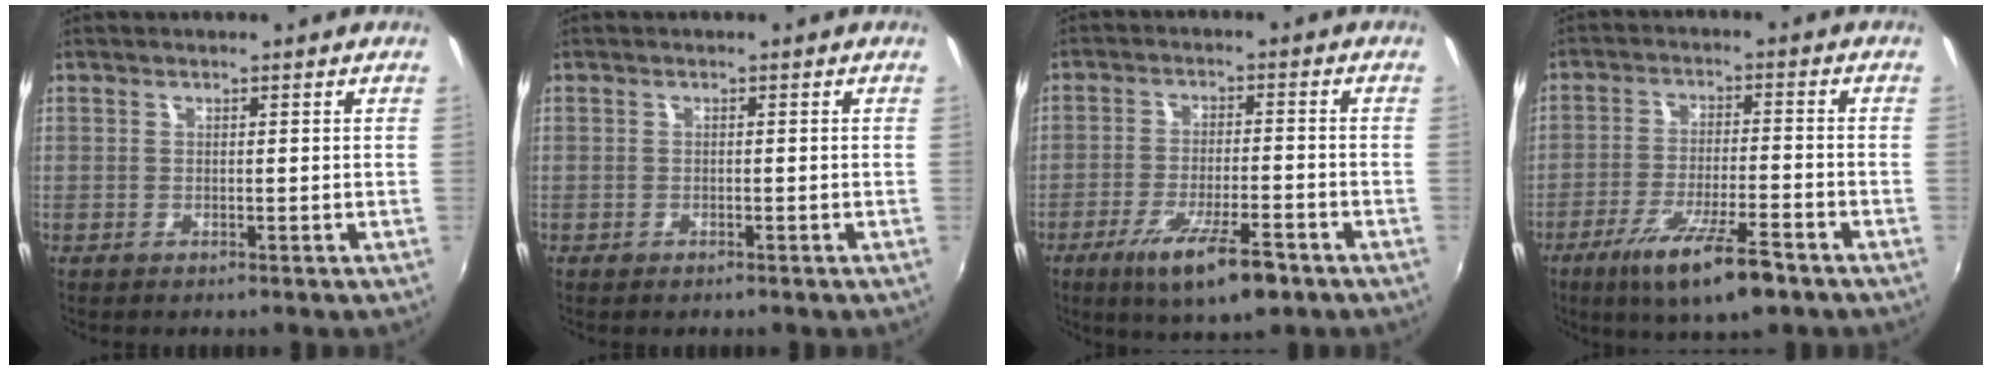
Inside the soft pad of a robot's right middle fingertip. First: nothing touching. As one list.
[{"total": 0.8, "force": [-0.7, 0.3, 0.4], "torque": [-0.010, -0.002, -0.013]}, {"total": 11.1, "force": [-6.8, 2.2, 8.4], "torque": [-0.170, -0.028, -0.114]}, {"total": 11.9, "force": [-7.6, 2.1, 8.9], "torque": [-0.182, -0.028, -0.133]}]